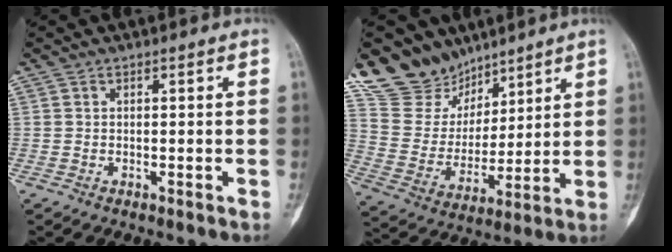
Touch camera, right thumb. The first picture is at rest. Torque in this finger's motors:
{"motor_torque": [0.17, 1.04, 0.01, 0.17, 0.00]}